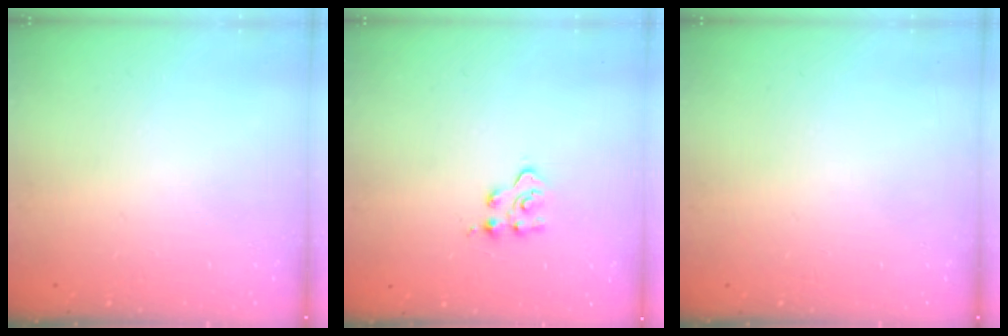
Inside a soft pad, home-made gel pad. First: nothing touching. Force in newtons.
{"total": 5.5, "press": 5.5, "slide": 0.6}
{"total": 0.0}